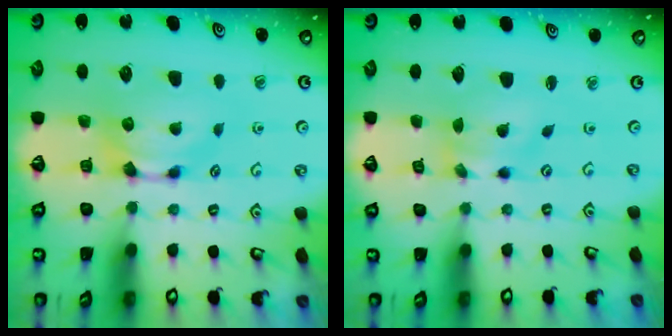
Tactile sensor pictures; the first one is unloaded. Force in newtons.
{"total": 1.2, "press": 0.0, "slide": 1.2}